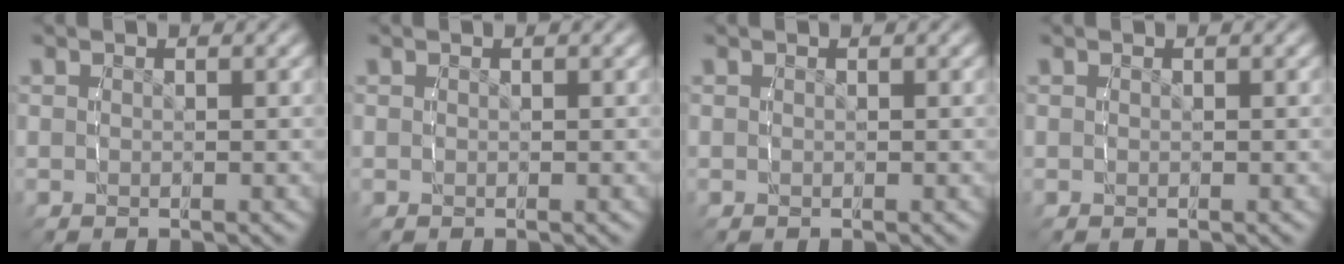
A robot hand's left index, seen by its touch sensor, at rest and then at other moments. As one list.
[{"total": 0.0}, {"total": 0.0}, {"total": 0.0}]